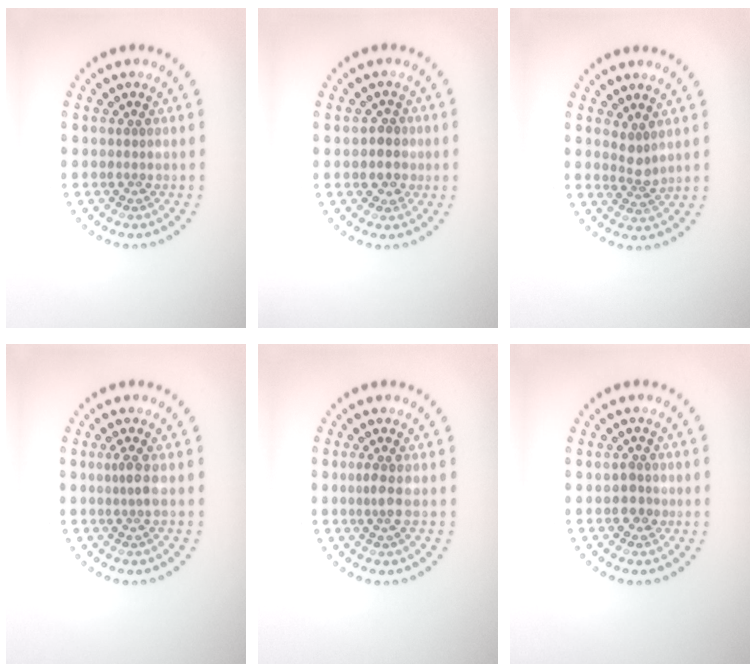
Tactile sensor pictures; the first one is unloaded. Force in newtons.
{"total": 2.1, "press": 2.0, "slide": 0.6}
{"total": 1.8, "press": 1.3, "slide": 1.1}
{"total": 1.3, "press": 1.0, "slide": 0.8}
{"total": 1.5, "press": 1.4, "slide": 0.7}
{"total": 1.5, "press": 1.5, "slide": 0.3}